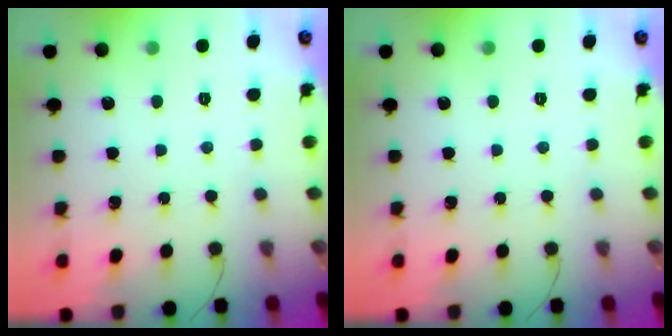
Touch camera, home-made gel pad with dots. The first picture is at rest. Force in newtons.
{"total": 0.0}